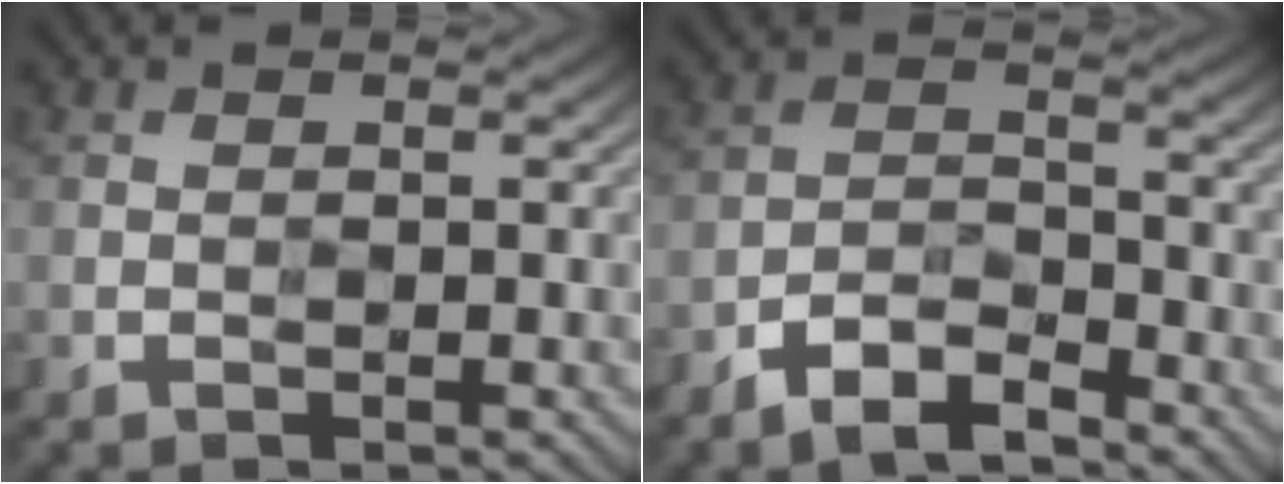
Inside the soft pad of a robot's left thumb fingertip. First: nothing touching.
{"total": 6.2, "force": [-4.7, 2.4, 3.3], "torque": [-0.059, 0.001, -0.098]}